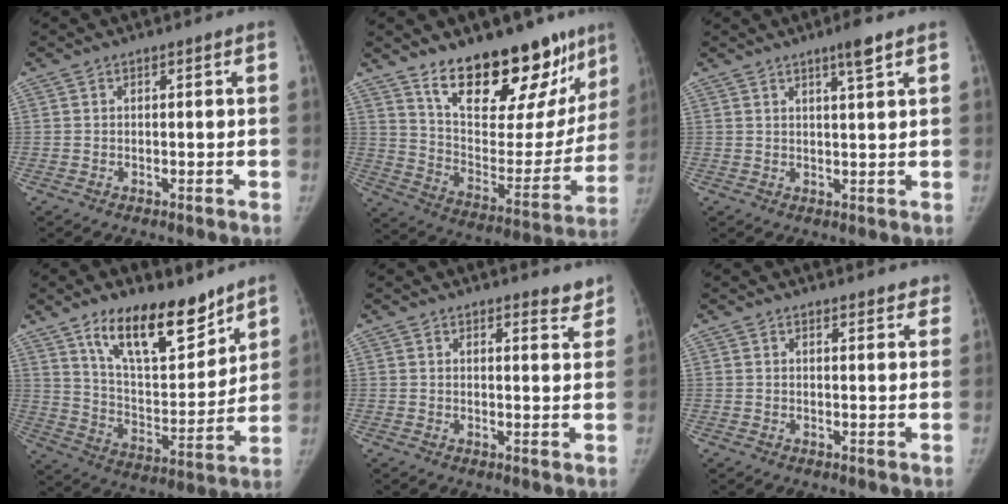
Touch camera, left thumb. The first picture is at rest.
{"total": 26.3, "force": [17.7, 11.6, 15.6], "torque": [-0.175, -0.090, 0.277]}
{"total": 3.9, "force": [2.5, -0.1, 2.9], "torque": [-0.049, -0.016, 0.043]}
{"total": 18.7, "force": [12.9, 7.5, 11.4], "torque": [-0.139, -0.083, 0.224]}
{"total": 4.1, "force": [3.8, 1.1, 1.2], "torque": [0.006, -0.027, 0.037]}
{"total": 4.5, "force": [4.1, 1.4, 1.1], "torque": [0.012, -0.018, 0.040]}